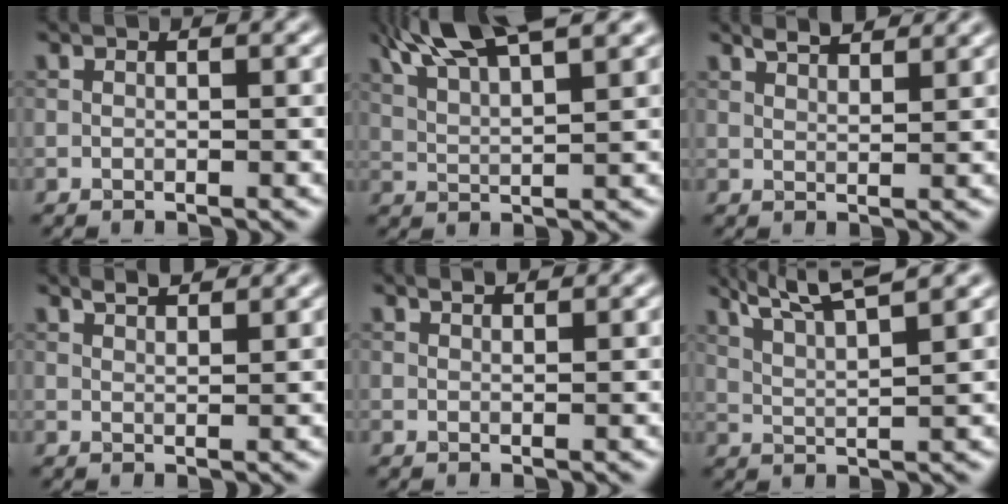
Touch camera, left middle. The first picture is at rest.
{"total": 9.5, "force": [6.3, 2.2, 6.7], "torque": [-0.113, 0.025, 0.091]}
{"total": 2.8, "force": [2.5, 0.5, 1.3], "torque": [-0.016, 0.002, 0.038]}
{"total": 2.1, "force": [1.9, 0.3, 0.8], "torque": [-0.012, -0.002, 0.031]}
{"total": 0.9, "force": [0.9, 0.2, 0.3], "torque": [-0.009, 0.000, 0.016]}
{"total": 6.8, "force": [5.1, 1.1, 4.4], "torque": [-0.075, 0.021, 0.067]}